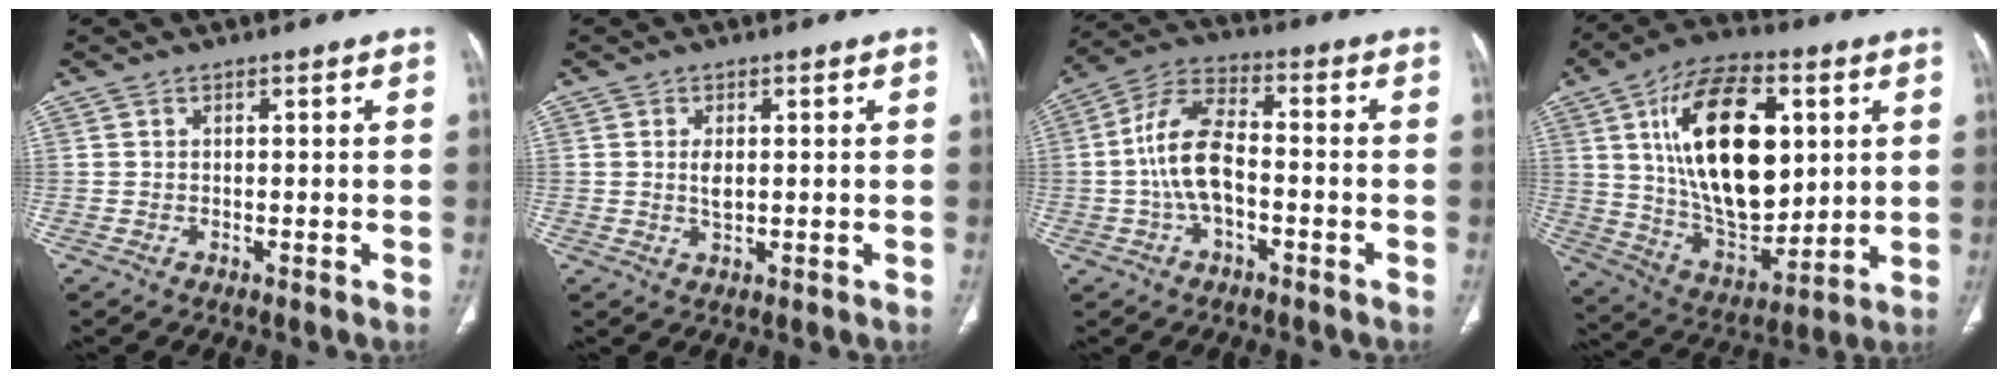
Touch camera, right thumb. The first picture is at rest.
{"total": 2.2, "force": [0.5, 1.0, 1.9], "torque": [-0.033, -0.005, 0.011]}
{"total": 10.8, "force": [-1.8, 5.8, 8.9], "torque": [-0.175, 0.039, -0.041]}
{"total": 25.3, "force": [6.2, 13.5, 20.5], "torque": [-0.316, -0.026, 0.110]}